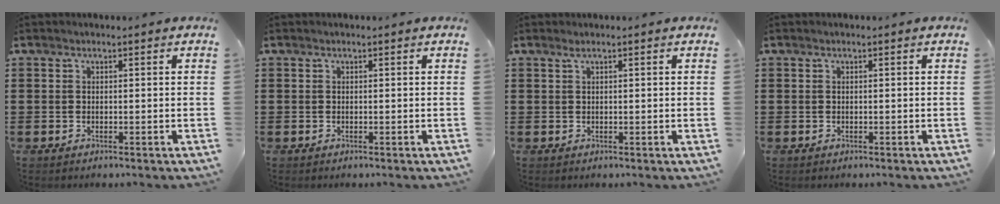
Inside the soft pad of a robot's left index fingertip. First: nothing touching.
{"total": 0.0}
{"total": 0.9, "force": [0.5, -0.1, 0.7], "torque": [-0.013, 0.001, 0.008]}
{"total": 0.0}